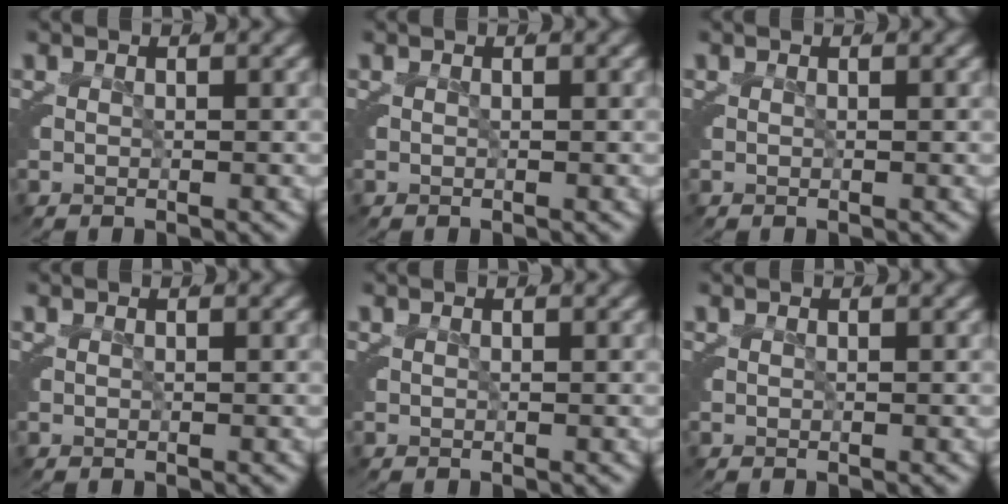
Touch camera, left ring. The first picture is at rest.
{"total": 0.0}
{"total": 0.0}
{"total": 0.0}
{"total": 0.0}
{"total": 0.0}